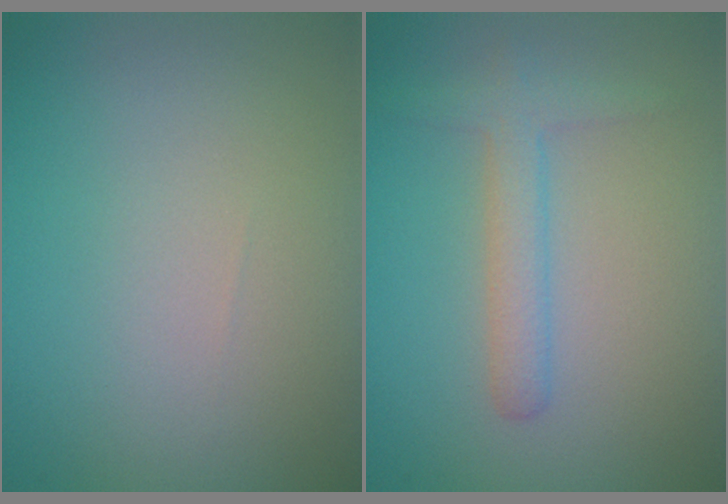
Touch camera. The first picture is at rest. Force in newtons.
{"total": 2.5, "press": 2.5, "slide": 0.1}